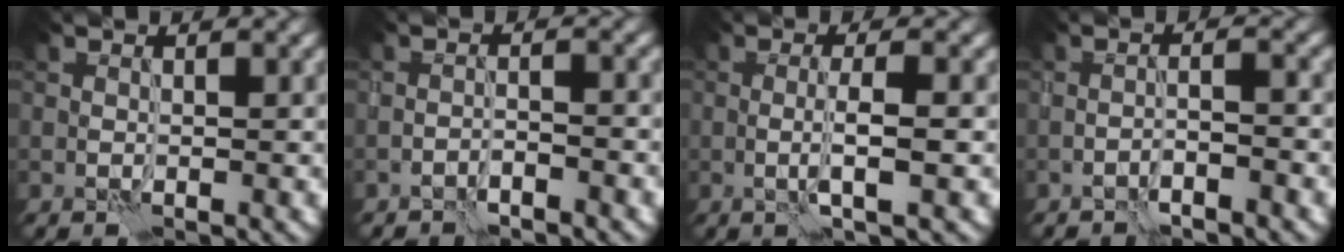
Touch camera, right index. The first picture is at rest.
{"total": 1.8, "force": [-1.7, 0.2, 0.6], "torque": [-0.009, 0.007, -0.034]}
{"total": 2.9, "force": [-0.4, 0.4, 2.9], "torque": [-0.052, 0.001, -0.008]}
{"total": 1.9, "force": [-1.6, 0.1, 1.1], "torque": [-0.018, 0.009, -0.034]}